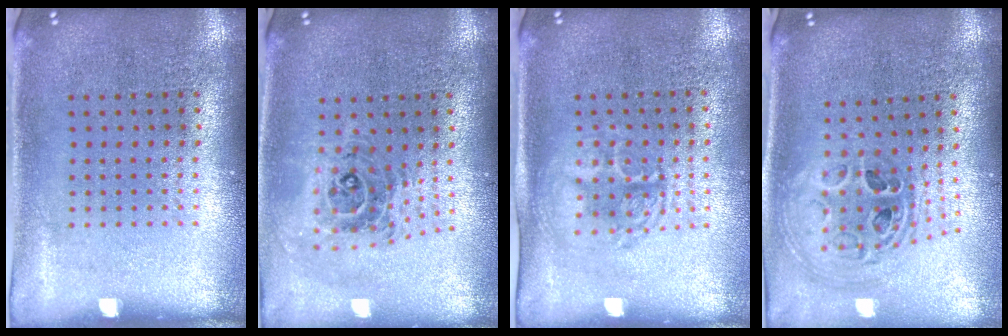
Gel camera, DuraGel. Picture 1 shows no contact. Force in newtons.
{"total": 0.9, "press": 0.9, "slide": 0.2}
{"total": 1.5, "press": 1.3, "slide": 0.6}
{"total": 1.3, "press": 1.2, "slide": 0.6}